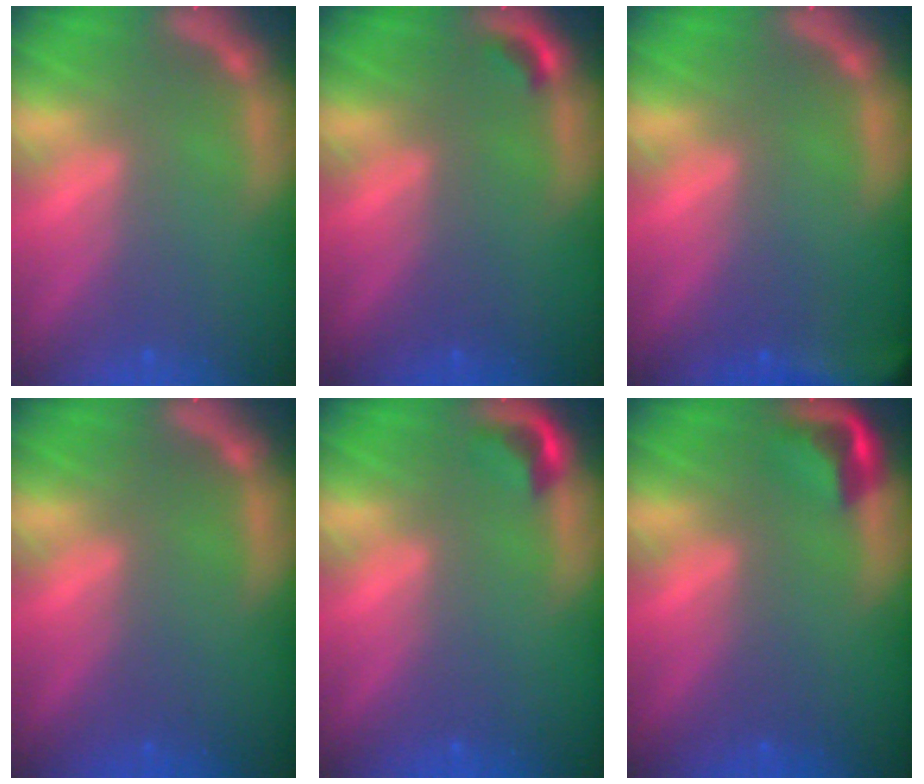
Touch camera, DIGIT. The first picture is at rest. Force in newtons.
{"total": 0.9}
{"total": 7.0}
{"total": 0.0}
{"total": 1.9}
{"total": 2.9}